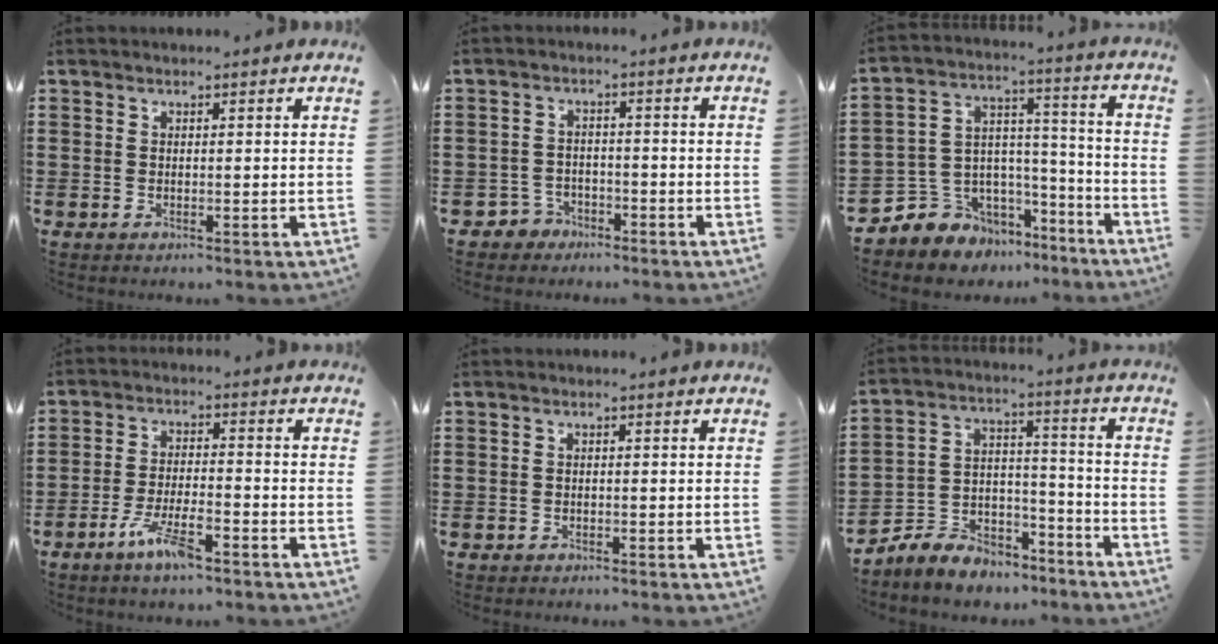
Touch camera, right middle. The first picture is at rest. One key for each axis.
{"total": 2.3, "fx": -2.0, "fy": 1.2, "fz": 0.0, "tx": -0.008, "ty": 0.003, "tz": -0.044}
{"total": 6.7, "fx": -4.5, "fy": 4.7, "fz": -1.2, "tx": -0.014, "ty": -0.007, "tz": -0.089}
{"total": 6.6, "fx": -4.1, "fy": 1.4, "fz": 4.9, "tx": -0.112, "ty": -0.007, "tz": -0.079}
{"total": 0.8, "fx": -0.7, "fy": 0.5, "fz": 0.0, "tx": 0.000, "ty": 0.003, "tz": -0.016}
{"total": 6.2, "fx": -5.9, "fy": 2.0, "fz": -0.2, "tx": -0.001, "ty": 0.012, "tz": -0.119}